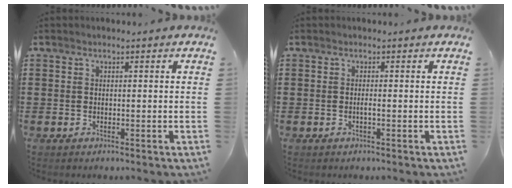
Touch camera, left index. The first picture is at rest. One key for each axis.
{"total": 0.6, "fx": -0.2, "fy": -0.1, "fz": 0.6, "tx": -0.012, "ty": -0.002, "tz": -0.003}